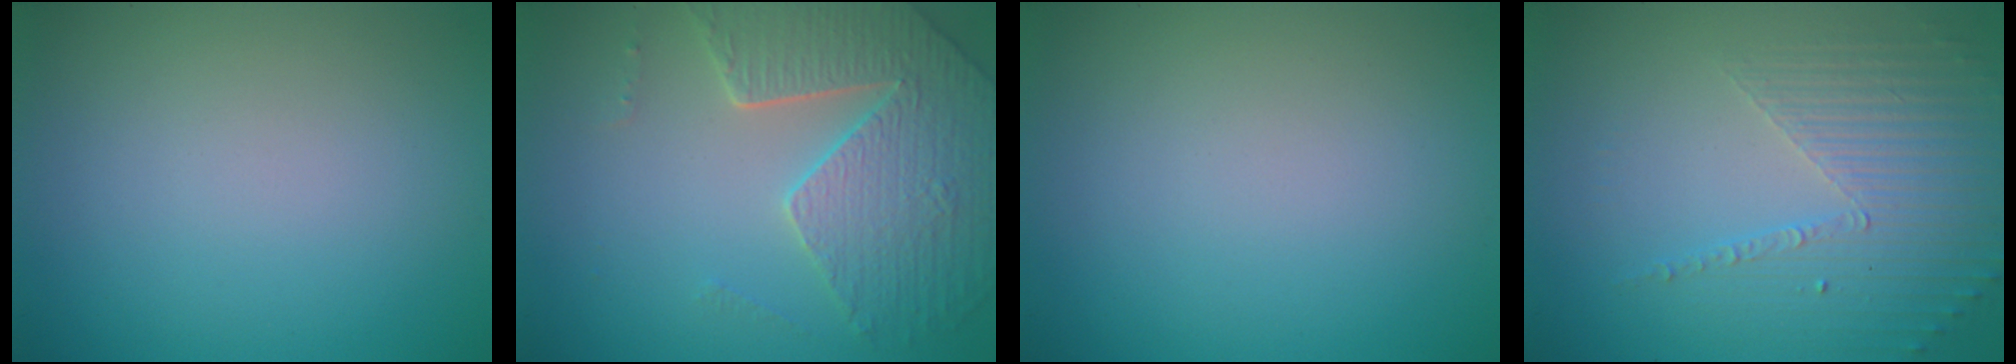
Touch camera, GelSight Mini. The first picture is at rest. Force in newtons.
{"total": 5.2, "press": 4.6, "slide": 2.5}
{"total": 0.0}
{"total": 5.2, "press": 3.2, "slide": 4.0}